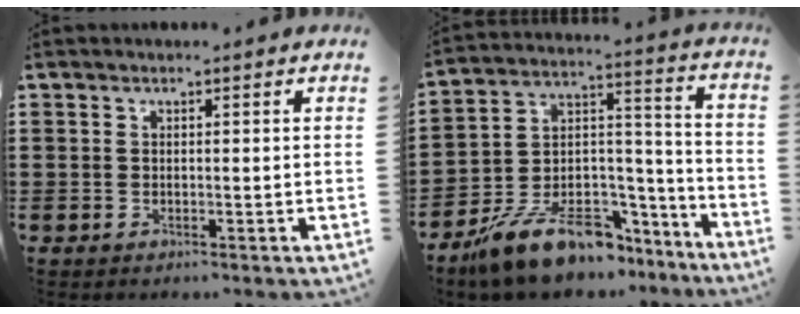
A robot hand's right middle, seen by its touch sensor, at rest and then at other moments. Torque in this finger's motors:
{"motor_torque": [1.62, -0.52, 1.05, 0.21]}